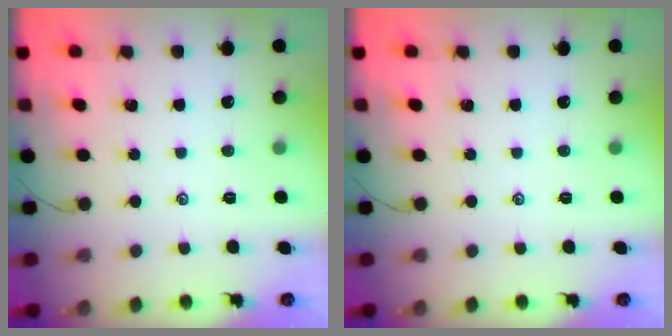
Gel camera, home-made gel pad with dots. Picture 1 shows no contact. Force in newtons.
{"total": 0.0}